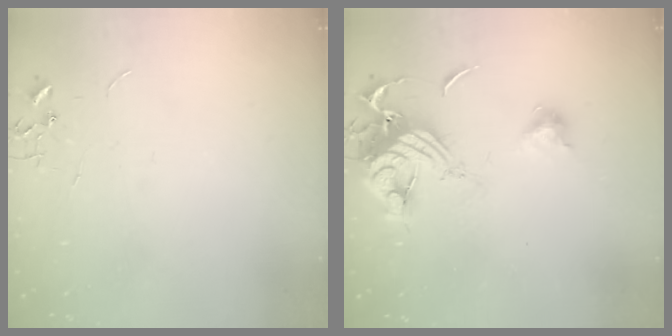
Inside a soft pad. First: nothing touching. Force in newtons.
{"total": 15.4, "press": 15.3, "slide": 1.6}